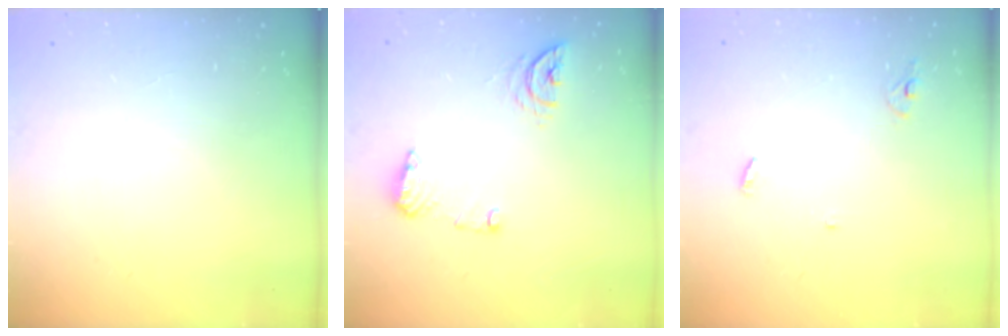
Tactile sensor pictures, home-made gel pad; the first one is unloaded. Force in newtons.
{"total": 8.9, "press": 8.9, "slide": 0.5}
{"total": 3.2, "press": 3.2, "slide": 0.2}